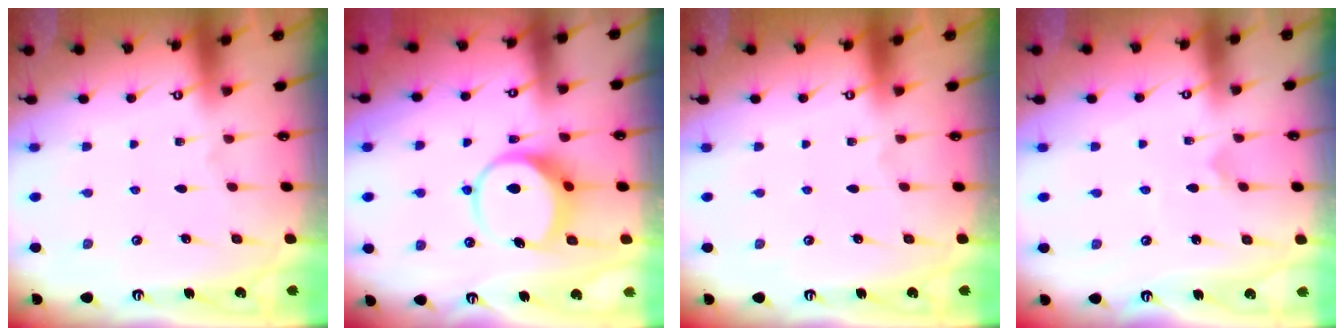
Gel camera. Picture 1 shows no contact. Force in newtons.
{"total": 8.6, "press": 8.6, "slide": 0.6}
{"total": 0.0}
{"total": 3.1, "press": 3.1, "slide": 0.2}